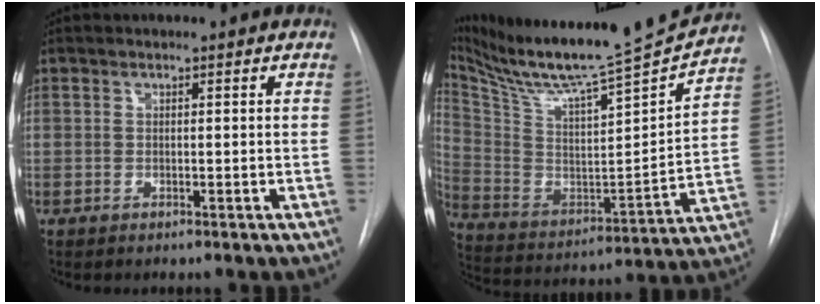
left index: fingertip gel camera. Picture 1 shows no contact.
{"total": 25.2, "force": [23.0, 0.7, 10.2], "torque": [-0.191, -0.063, 0.356]}